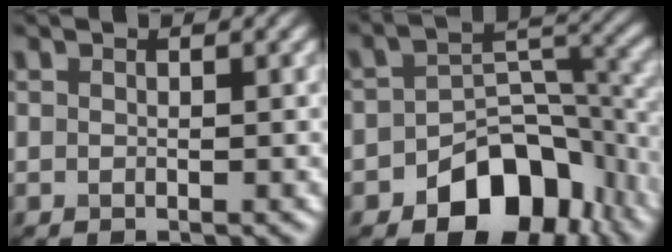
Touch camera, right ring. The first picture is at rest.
{"total": 9.6, "force": [-4.7, 6.0, 5.8], "torque": [-0.071, -0.002, -0.079]}